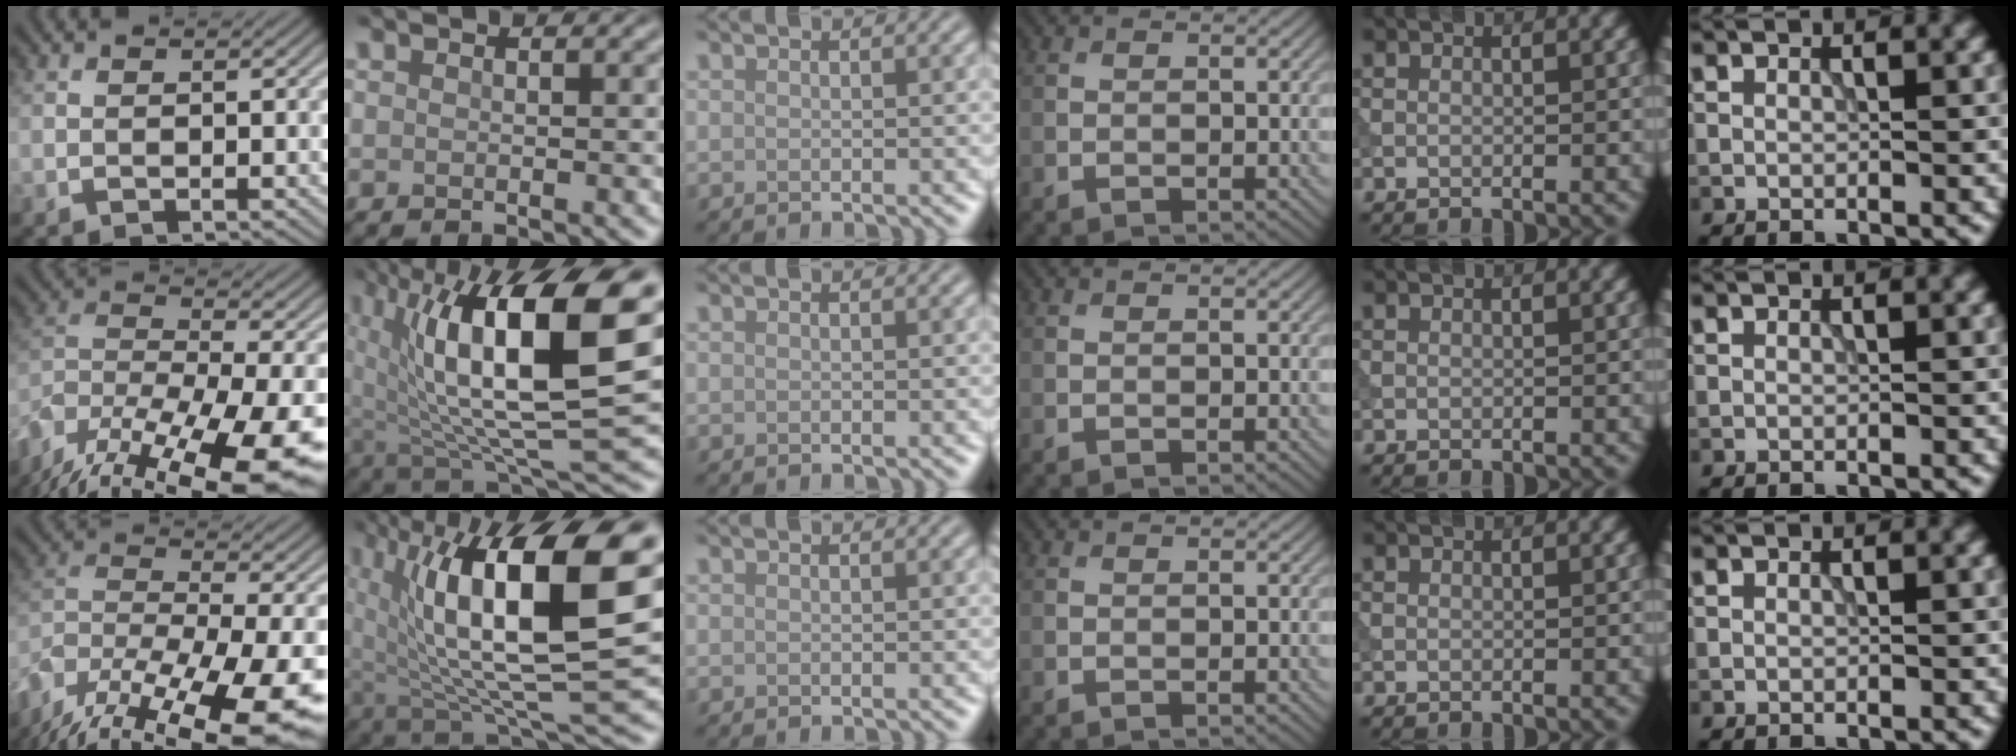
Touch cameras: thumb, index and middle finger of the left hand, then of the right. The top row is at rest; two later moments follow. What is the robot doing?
{"motion": "extract", "object": "tissue"}